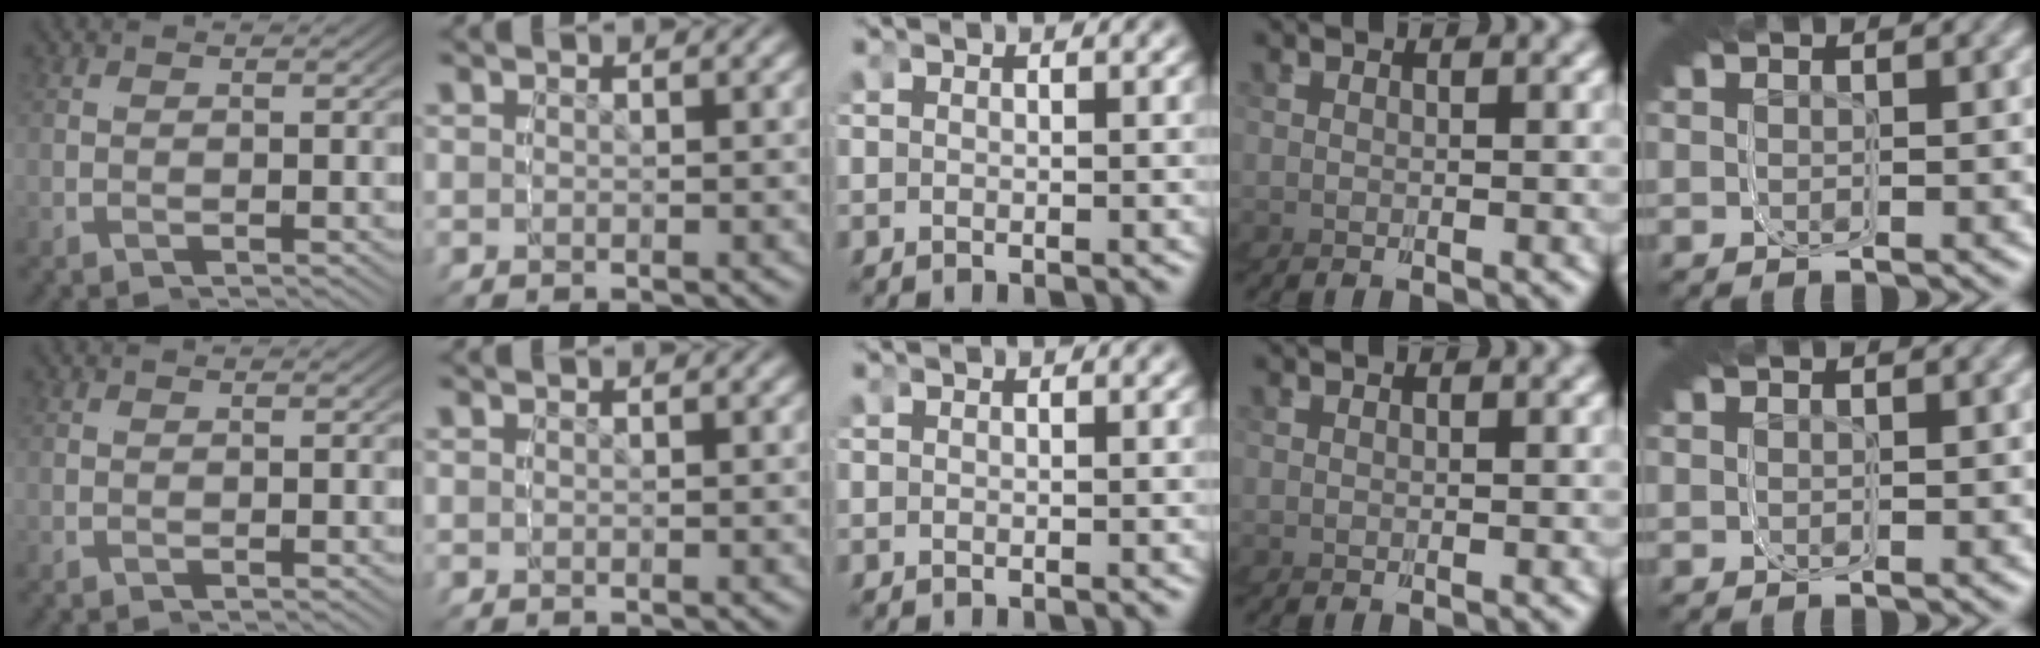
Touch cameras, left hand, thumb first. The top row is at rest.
{}